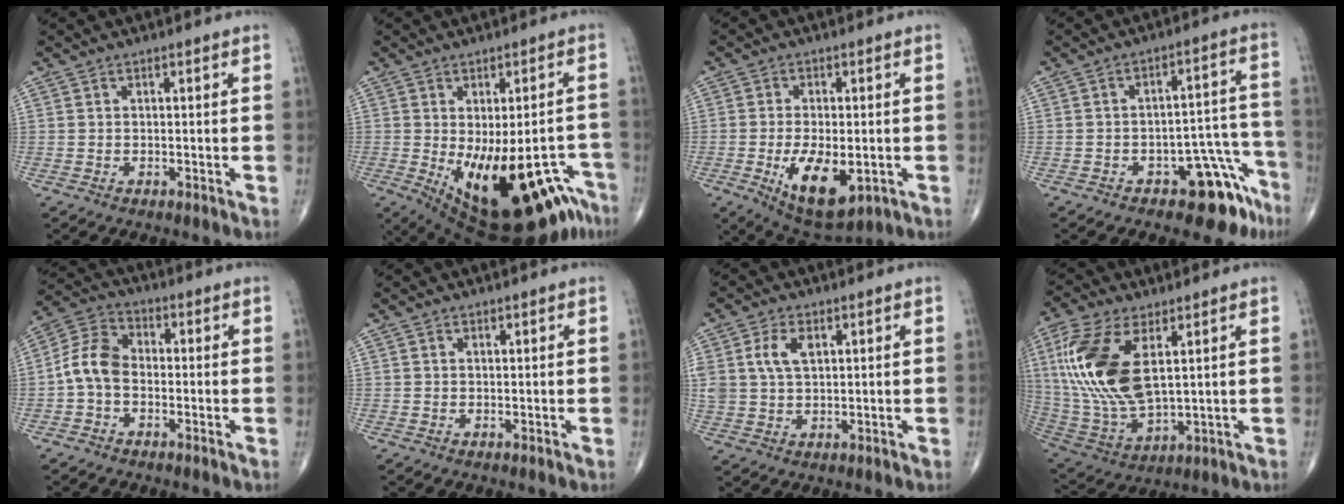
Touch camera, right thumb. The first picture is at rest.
{"total": 21.2, "force": [-9.8, 9.0, 16.5], "torque": [-0.186, 0.017, -0.122]}
{"total": 11.6, "force": [-3.1, 5.6, 9.7], "torque": [-0.153, -0.011, -0.037]}
{"total": 10.9, "force": [-7.0, 5.0, 6.7], "torque": [-0.036, 0.072, -0.090]}
{"total": 7.8, "force": [-1.3, 5.5, 5.3], "torque": [-0.094, 0.026, -0.041]}
{"total": 0.6, "force": [0.3, 0.4, 0.3], "torque": [-0.003, -0.002, 0.005]}
{"total": 6.9, "force": [2.2, 4.3, 4.9], "torque": [-0.097, -0.001, 0.045]}
{"total": 19.9, "force": [5.0, 9.7, 16.6], "torque": [-0.362, -0.021, 0.102]}